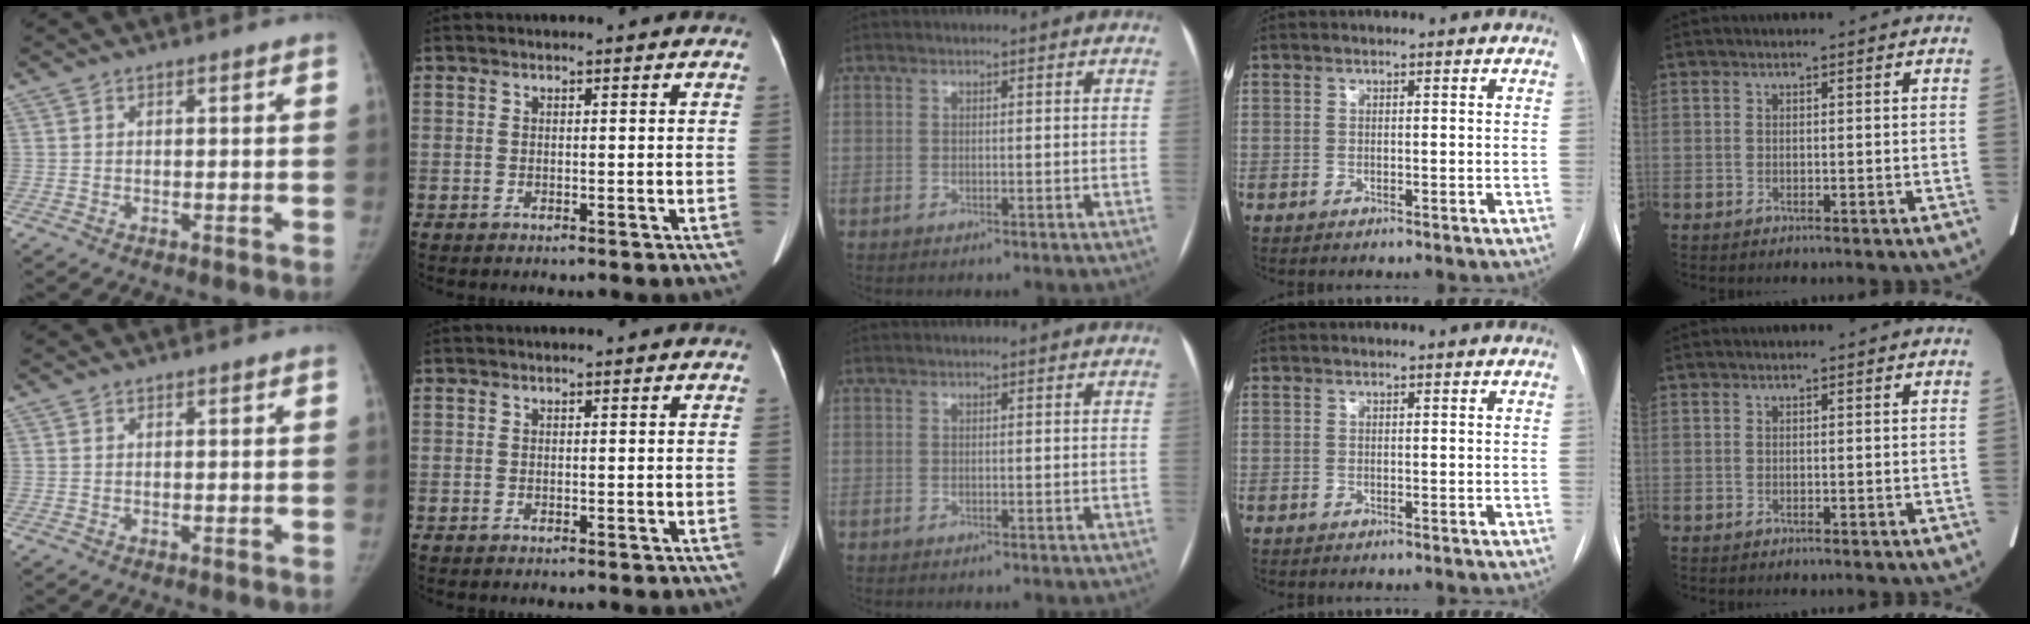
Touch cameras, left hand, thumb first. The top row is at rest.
{}